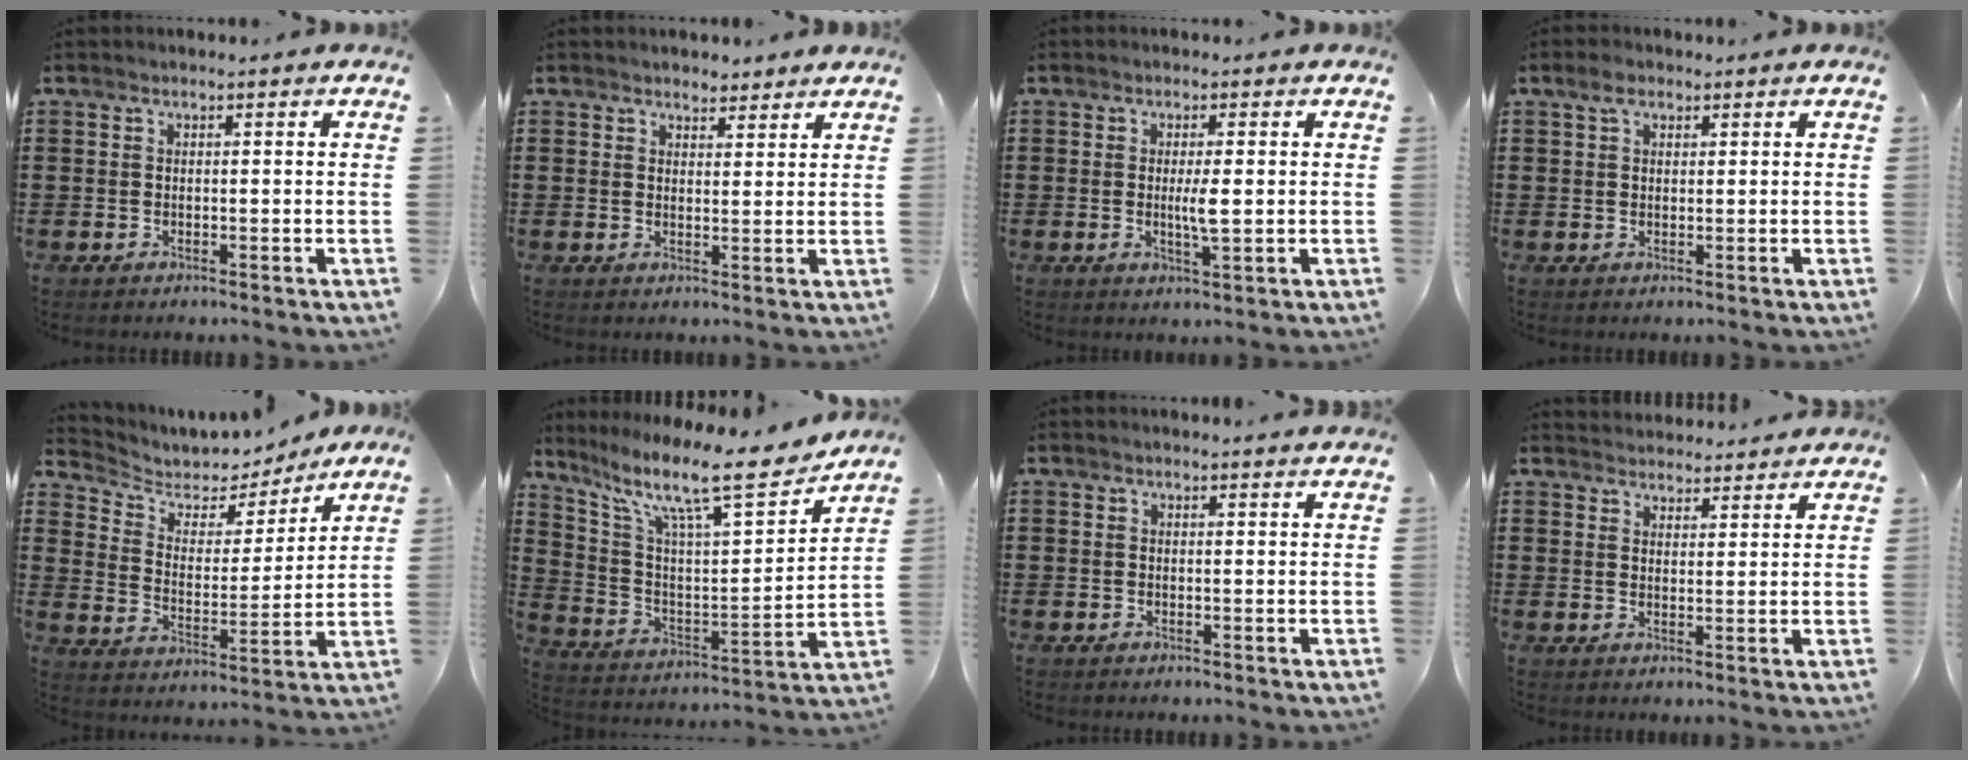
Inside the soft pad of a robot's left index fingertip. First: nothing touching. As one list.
[{"total": 2.6, "force": [2.5, 0.8, 0.1], "torque": [-0.008, -0.001, 0.047]}, {"total": 3.4, "force": [0.1, 0.3, 3.3], "torque": [-0.061, -0.005, 0.000]}, {"total": 2.7, "force": [1.5, 1.5, 1.6], "torque": [-0.029, 0.005, 0.024]}, {"total": 5.1, "force": [4.4, 2.6, 0.8], "torque": [-0.047, -0.026, 0.073]}, {"total": 13.0, "force": [10.1, 2.0, 8.0], "torque": [-0.169, -0.067, 0.159]}, {"total": 1.0, "force": [0.9, -0.1, 0.3], "torque": [-0.006, -0.003, 0.018]}, {"total": 3.1, "force": [3.1, 0.2, -0.4], "torque": [-0.001, -0.011, 0.058]}]